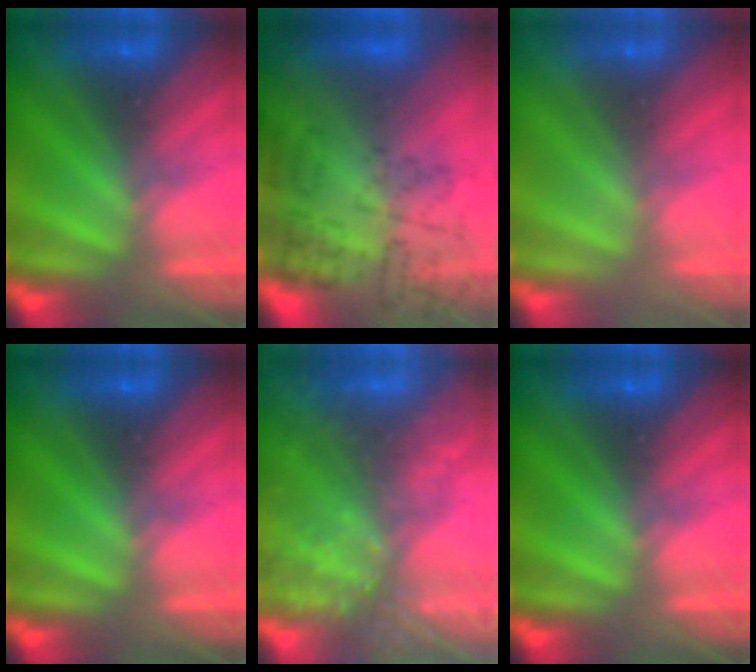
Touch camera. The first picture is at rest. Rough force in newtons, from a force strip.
{"total": 11.3}
{"total": 3.1}
{"total": 0.0}
{"total": 7.5}
{"total": 0.0}